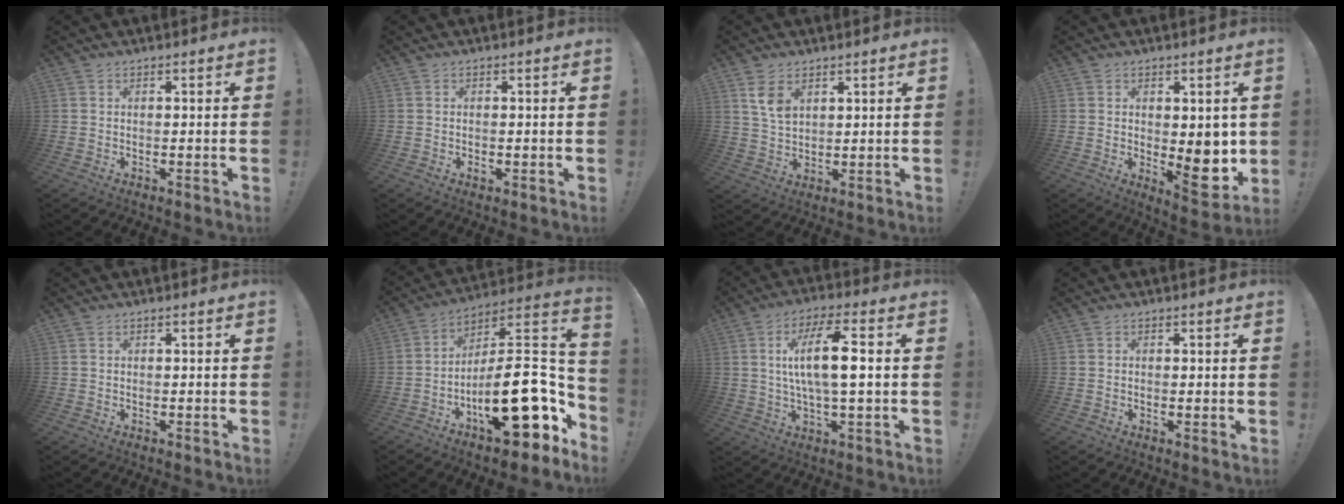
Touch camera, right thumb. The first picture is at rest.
{"total": 0.7, "force": [-0.5, 0.3, 0.5], "torque": [-0.001, -0.003, -0.010]}
{"total": 6.5, "force": [3.3, 3.9, 3.9], "torque": [-0.057, -0.016, 0.061]}
{"total": 10.5, "force": [-0.9, 5.8, 8.7], "torque": [-0.076, -0.012, -0.008]}
{"total": 0.0}
{"total": 25.4, "force": [-8.0, 9.0, 22.4], "torque": [-0.345, 0.037, -0.120]}
{"total": 13.2, "force": [1.5, 3.6, 12.6], "torque": [-0.229, 0.006, 0.018]}
{"total": 0.9, "force": [0.4, 0.5, 0.6], "torque": [-0.006, -0.001, 0.006]}